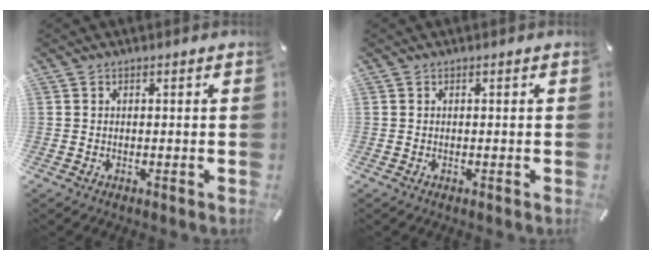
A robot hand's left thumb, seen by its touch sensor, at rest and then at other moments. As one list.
[{"total": 0.0}]